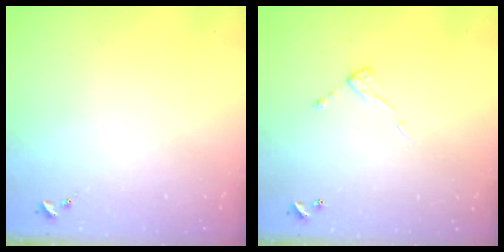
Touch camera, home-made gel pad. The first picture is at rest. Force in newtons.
{"total": 6.4, "press": 6.4, "slide": 0.2}